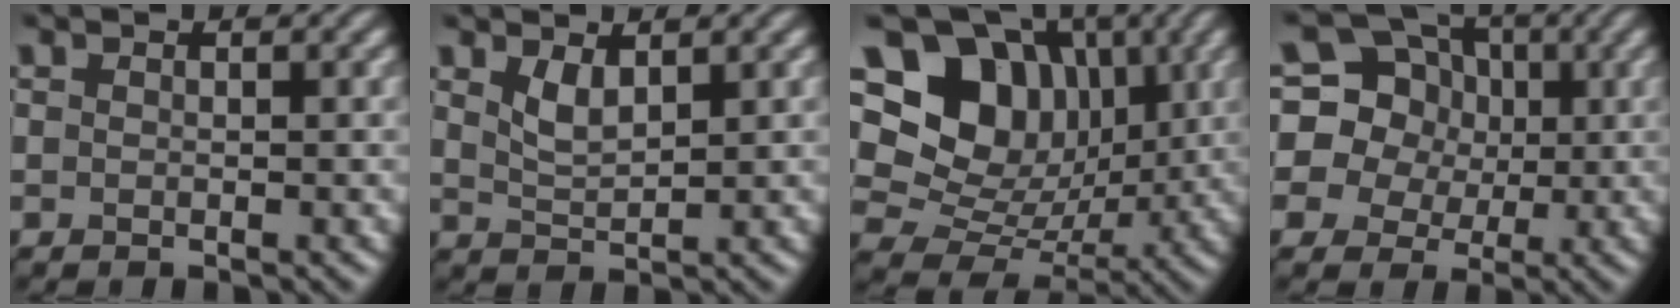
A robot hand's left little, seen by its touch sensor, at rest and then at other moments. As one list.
[{"total": 2.0, "force": [1.3, 0.7, 1.4], "torque": [-0.033, -0.005, 0.029]}, {"total": 13.7, "force": [4.8, 10.6, 7.2], "torque": [-0.138, 0.047, 0.070]}, {"total": 14.0, "force": [4.2, 12.4, 4.9], "torque": [-0.139, 0.055, 0.057]}]